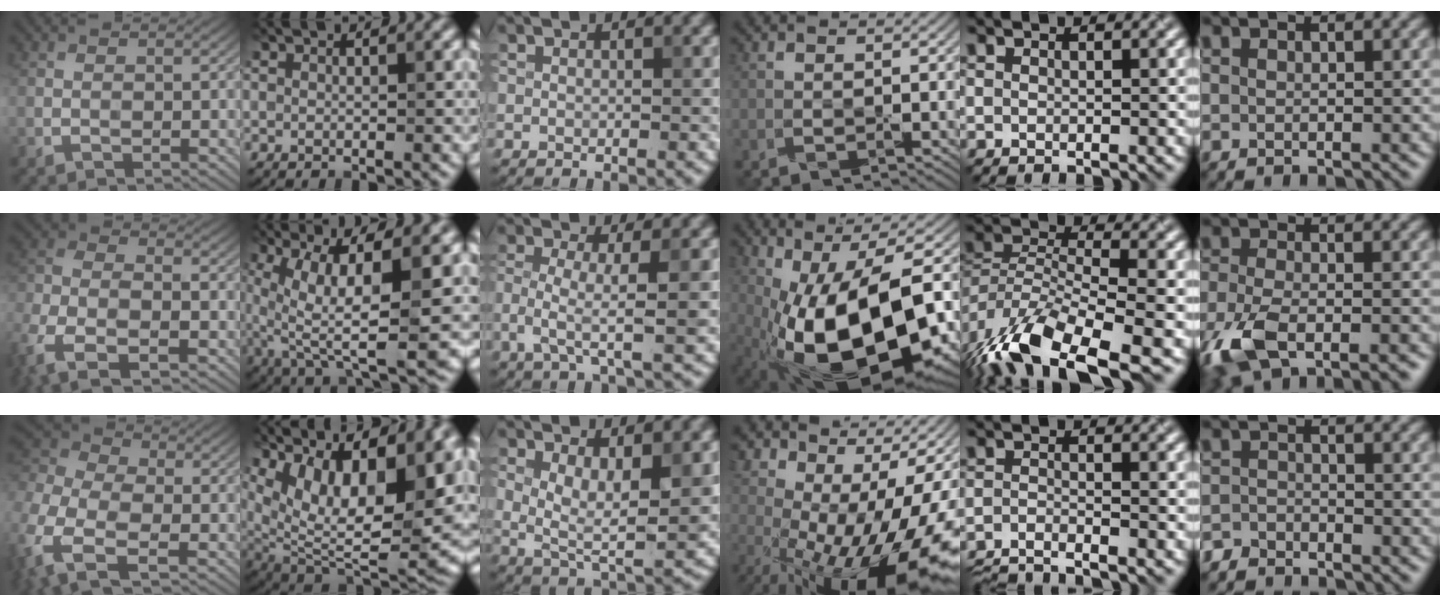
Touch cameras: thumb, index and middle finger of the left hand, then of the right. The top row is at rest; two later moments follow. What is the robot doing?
{"motion": "wipe", "object": "glasses"}